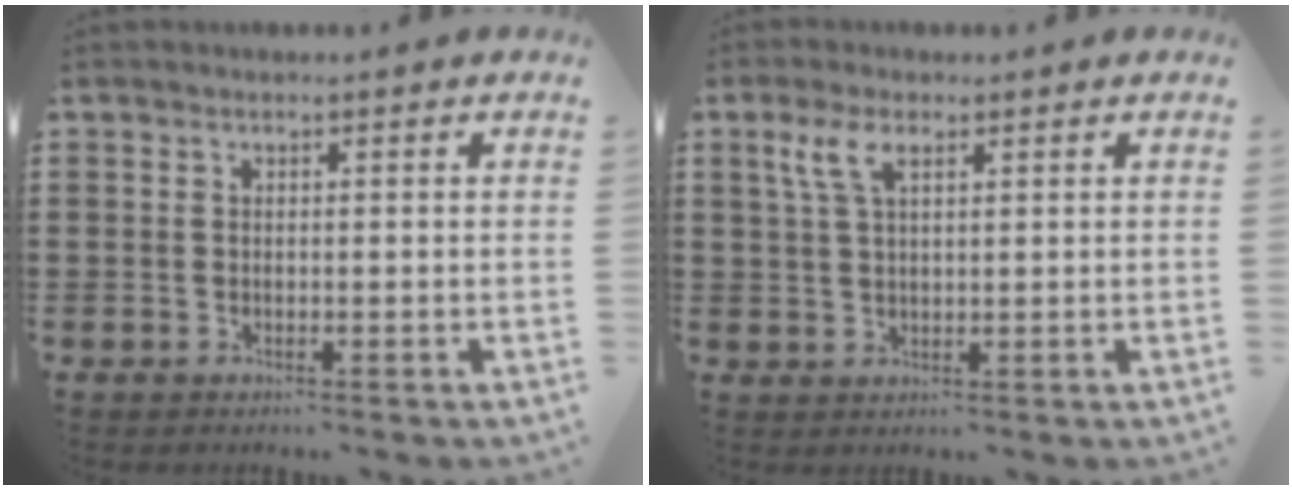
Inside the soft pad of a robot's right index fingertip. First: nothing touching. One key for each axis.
{"total": 4.0, "fx": 2.0, "fy": 1.5, "fz": 3.2, "tx": -0.070, "ty": 0.008, "tz": 0.034}